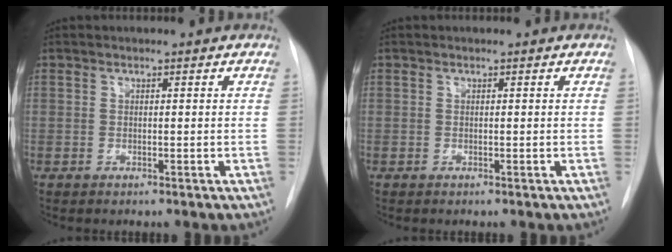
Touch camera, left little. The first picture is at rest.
{"total": 0.0}